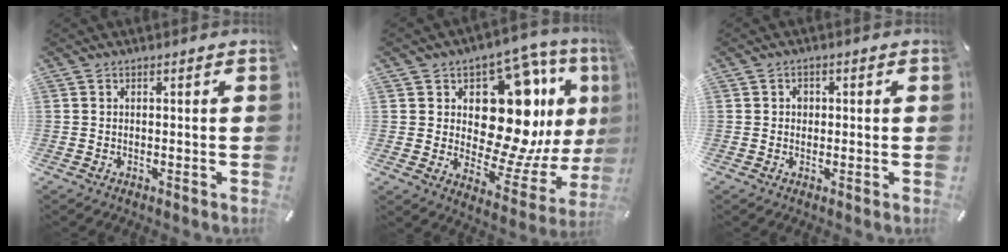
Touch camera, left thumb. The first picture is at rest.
{"total": 21.1, "force": [7.0, 12.7, 15.3], "torque": [-0.221, -0.059, 0.117]}
{"total": 1.6, "force": [-0.1, 1.5, 0.6], "torque": [-0.006, 0.003, -0.006]}